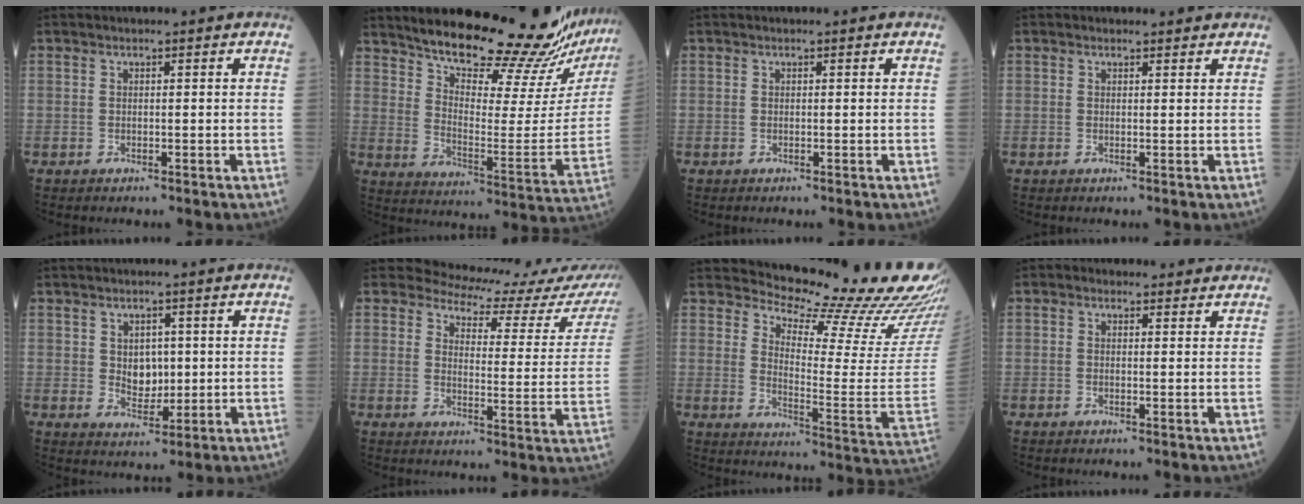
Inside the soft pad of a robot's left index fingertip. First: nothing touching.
{"total": 24.4, "force": [22.2, 0.8, 10.2], "torque": [-0.151, -0.090, 0.300]}
{"total": 0.0}
{"total": 1.4, "force": [1.3, 0.4, 0.0], "torque": [-0.001, 0.003, 0.013]}
{"total": 3.9, "force": [0.7, 2.8, 2.6], "torque": [-0.037, 0.002, 0.020]}
{"total": 16.6, "force": [16.0, 3.1, 3.0], "torque": [-0.006, -0.086, 0.155]}
{"total": 21.7, "force": [20.7, 1.1, 6.6], "torque": [-0.100, -0.132, 0.244]}
{"total": 2.2, "force": [1.7, 1.4, 0.6], "torque": [0.000, 0.017, 0.019]}